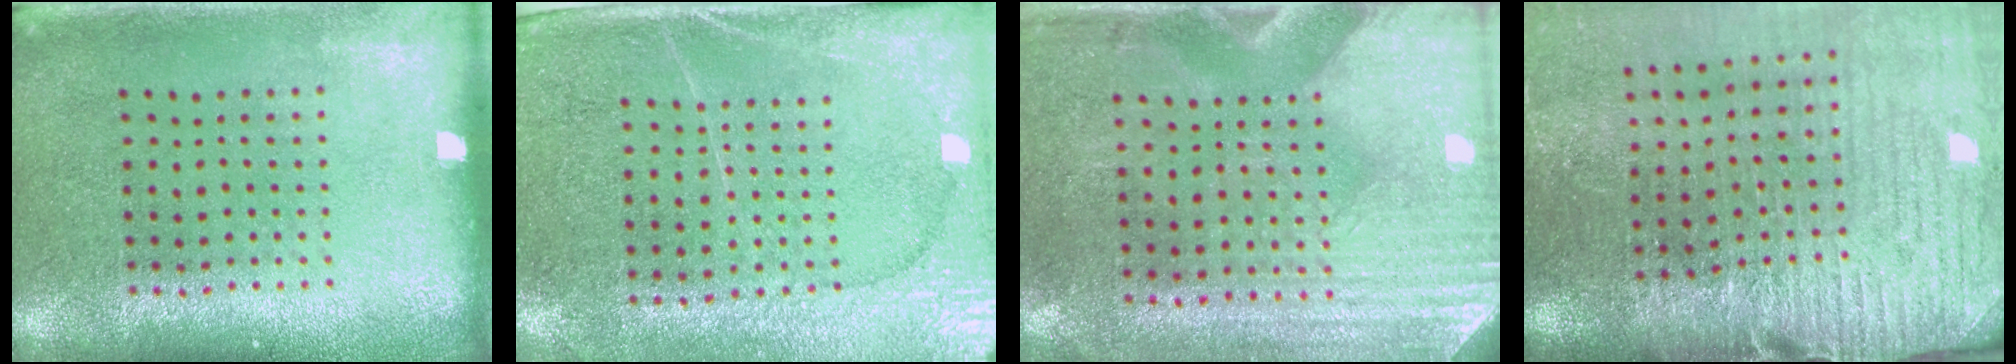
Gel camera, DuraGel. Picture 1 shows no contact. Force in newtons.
{"total": 2.9, "press": 2.7, "slide": 1.2}
{"total": 3.0, "press": 2.6, "slide": 1.5}
{"total": 3.9, "press": 3.5, "slide": 1.8}